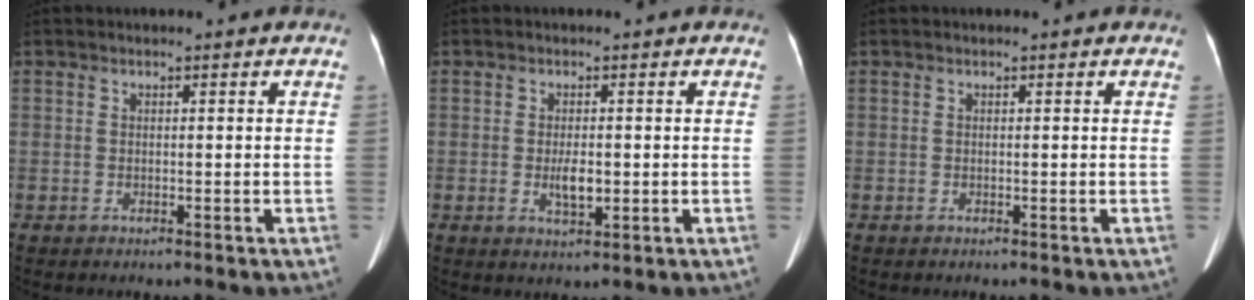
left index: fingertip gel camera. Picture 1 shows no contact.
{"total": 2.3, "force": [-0.6, 0.8, 2.1], "torque": [-0.034, -0.010, -0.002]}
{"total": 0.0}